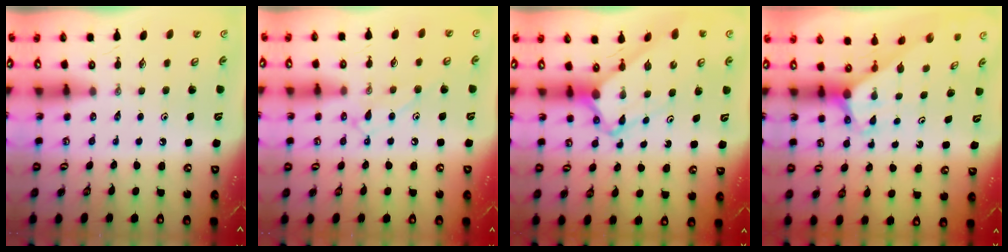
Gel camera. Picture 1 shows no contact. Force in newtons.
{"total": 10.1, "press": 10.1, "slide": 0.8}
{"total": 4.8, "press": 4.8, "slide": 0.5}
{"total": 3.1, "press": 3.1, "slide": 0.2}